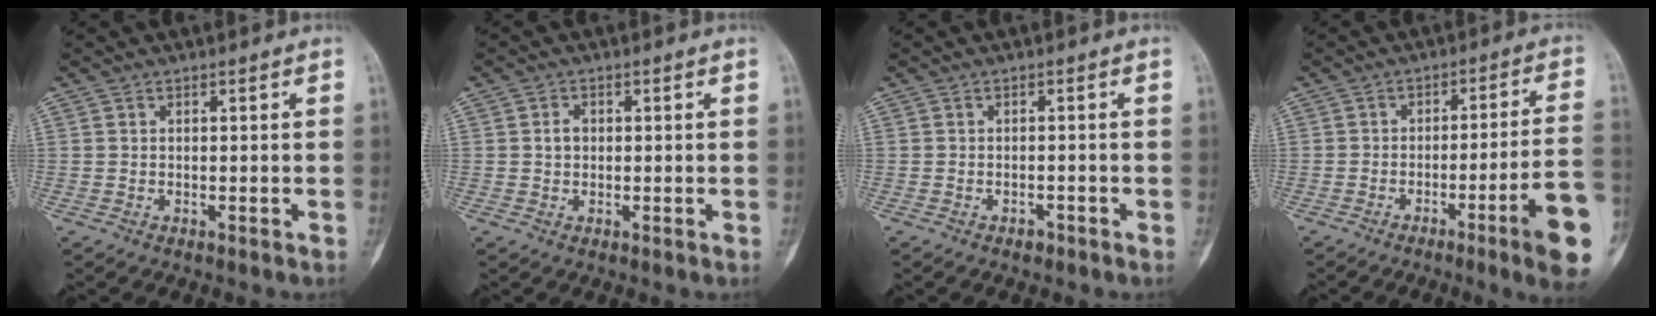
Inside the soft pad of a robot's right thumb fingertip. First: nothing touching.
{"total": 2.0, "force": [0.1, 1.6, 1.2], "torque": [-0.013, 0.007, 0.001]}
{"total": 1.2, "force": [-0.9, 0.6, 0.6], "torque": [-0.011, 0.005, -0.013]}
{"total": 13.7, "force": [-5.5, 0.3, 12.5], "torque": [-0.158, 0.021, -0.079]}